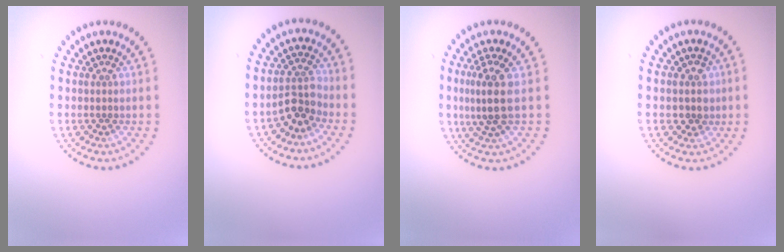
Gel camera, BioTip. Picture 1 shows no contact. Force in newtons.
{"total": 2.7, "press": 2.4, "slide": 1.3}
{"total": 3.2, "press": 2.8, "slide": 1.6}
{"total": 1.9, "press": 1.7, "slide": 0.8}